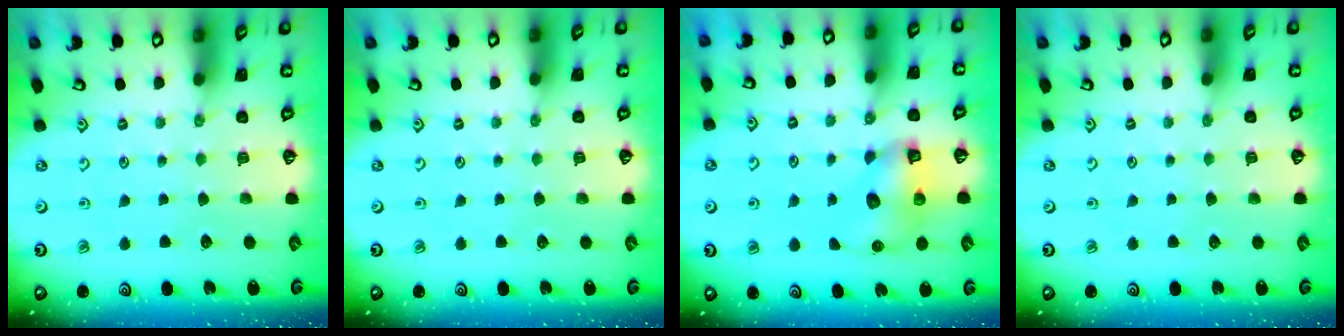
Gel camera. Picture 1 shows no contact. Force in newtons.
{"total": 0.0}
{"total": 8.5, "press": 8.4, "slide": 0.7}
{"total": 0.0}